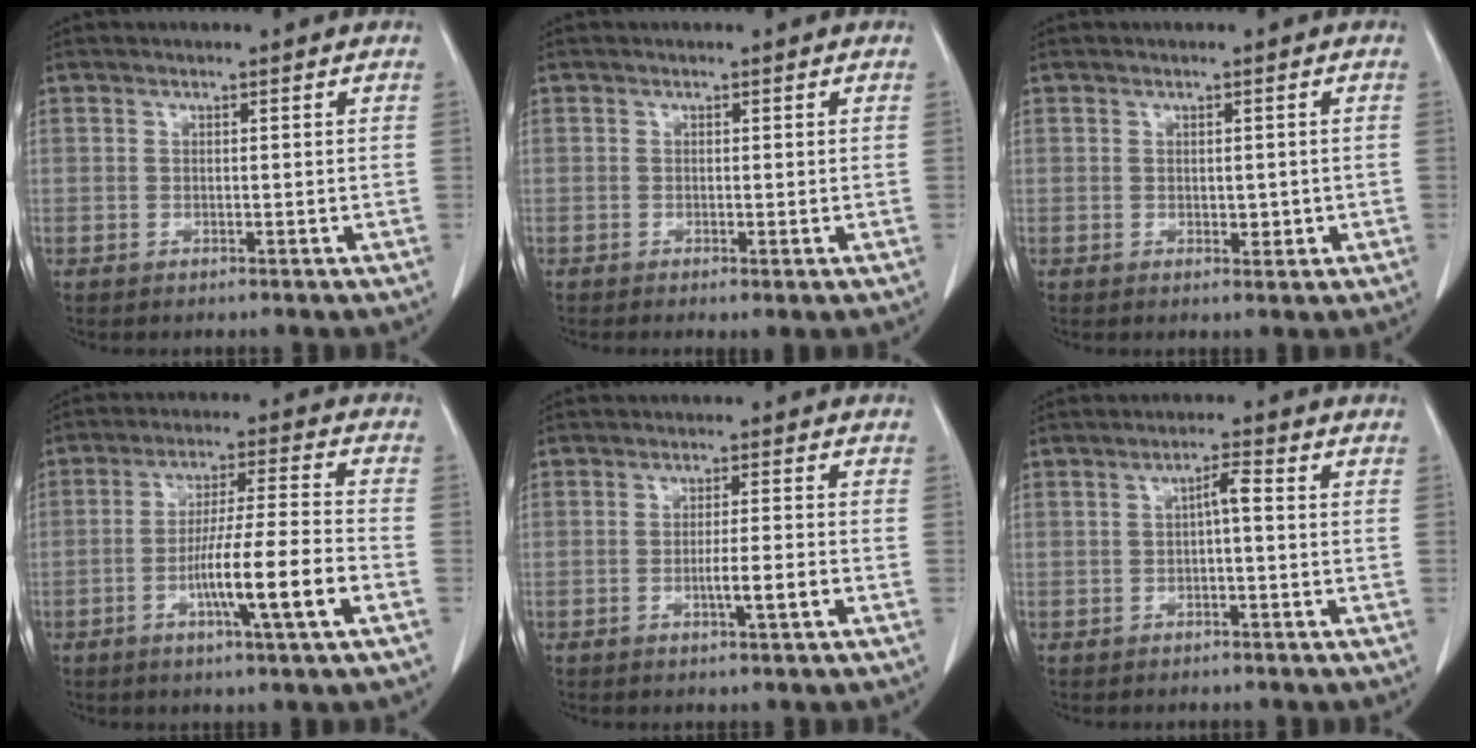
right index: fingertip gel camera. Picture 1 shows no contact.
{"total": 1.2, "force": [-0.5, 0.1, 1.1], "torque": [-0.018, -0.005, -0.006]}
{"total": 1.8, "force": [-0.2, 1.1, 1.4], "torque": [-0.015, -0.001, 0.003]}
{"total": 11.9, "force": [-4.3, -0.3, 11.0], "torque": [-0.190, -0.003, -0.075]}
{"total": 4.0, "force": [-1.5, -0.1, 3.7], "torque": [-0.059, -0.003, -0.023]}
{"total": 2.6, "force": [-0.1, 0.3, 2.6], "torque": [-0.044, 0.008, -0.001]}